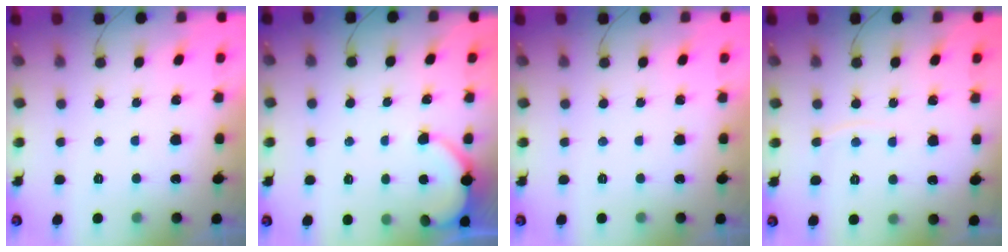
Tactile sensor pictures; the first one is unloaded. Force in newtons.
{"total": 2.9, "press": 2.8, "slide": 0.4}
{"total": 0.0}
{"total": 4.7, "press": 4.7, "slide": 0.4}